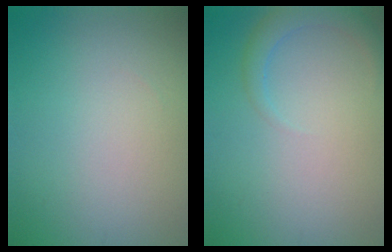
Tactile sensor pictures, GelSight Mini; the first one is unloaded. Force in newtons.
{"total": 2.1, "press": 2.1, "slide": 0.2}